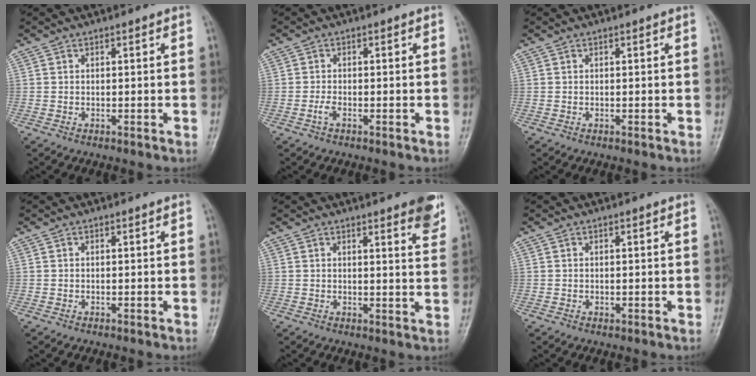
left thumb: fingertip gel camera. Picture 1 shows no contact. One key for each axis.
{"total": 1.4, "fx": -0.7, "fy": 0.5, "fz": 1.1, "tx": -0.022, "ty": 0.000, "tz": -0.016}
{"total": 0.0}
{"total": 0.0}
{"total": 7.1, "fx": 4.8, "fy": 1.5, "fz": 5.1, "tx": -0.046, "ty": -0.022, "tz": 0.050}
{"total": 0.6, "fx": 0.1, "fy": 0.4, "fz": 0.3, "tx": -0.002, "ty": 0.000, "tz": 0.001}